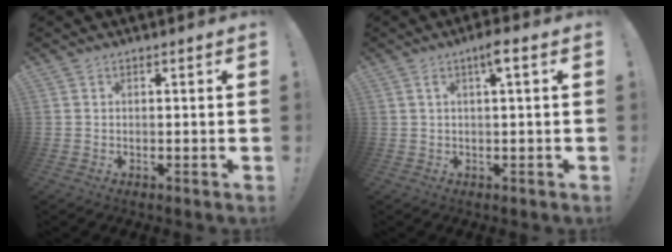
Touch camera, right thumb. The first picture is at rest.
{"total": 4.4, "force": [1.3, 0.3, 4.2], "torque": [-0.068, -0.001, 0.015]}